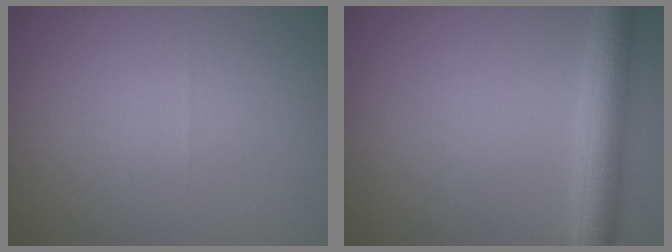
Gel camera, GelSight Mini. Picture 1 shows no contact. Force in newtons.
{"total": 4.2, "press": 4.2, "slide": 0.2}